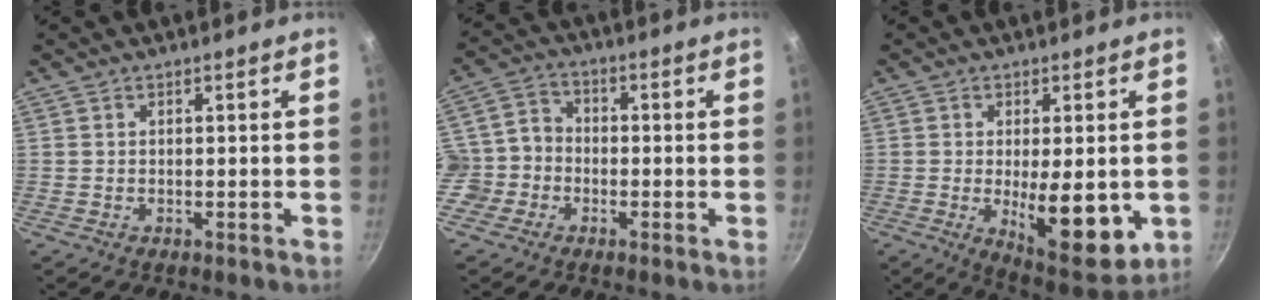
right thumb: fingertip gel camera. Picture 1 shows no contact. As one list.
[{"total": 6.2, "force": [-2.4, 5.4, 2.0], "torque": [0.000, 0.028, -0.058]}, {"total": 13.9, "force": [-2.0, 5.4, 12.7], "torque": [-0.159, -0.016, -0.015]}]